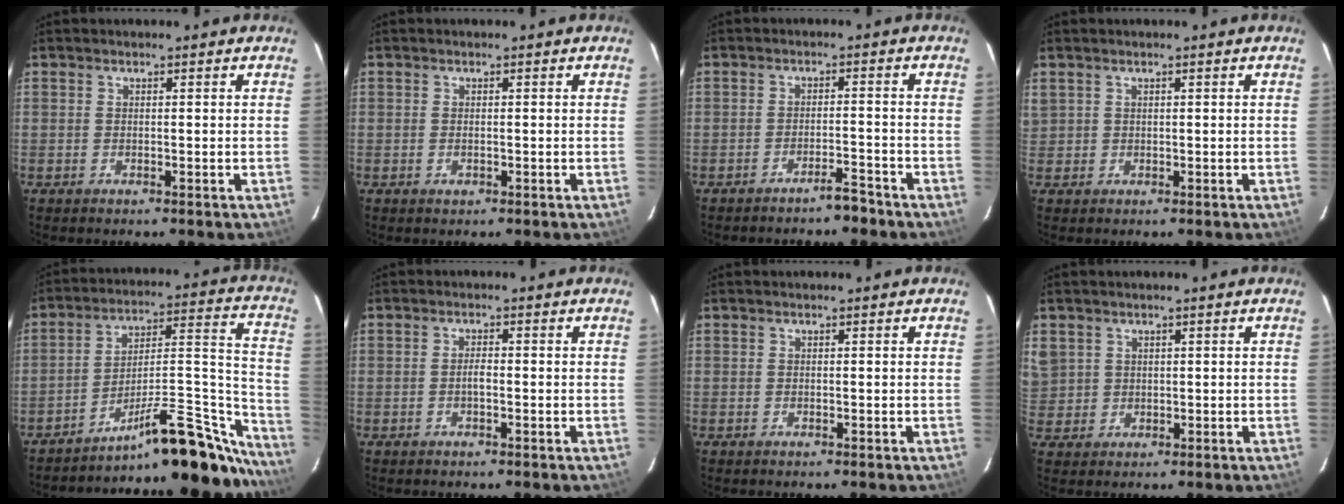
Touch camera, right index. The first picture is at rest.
{"total": 0.9, "force": [-0.2, 0.6, 0.5], "torque": [-0.009, 0.000, -0.003]}
{"total": 3.5, "force": [-3.1, 0.7, 1.4], "torque": [-0.032, 0.006, -0.041]}
{"total": 1.5, "force": [0.8, 1.3, 0.2], "torque": [0.001, 0.006, 0.018]}
{"total": 25.6, "force": [-22.5, 5.2, 10.8], "torque": [-0.113, 0.044, -0.325]}
{"total": 1.6, "force": [-0.5, 0.5, 1.5], "torque": [-0.029, 0.003, -0.010]}
{"total": 0.0}
{"total": 6.4, "force": [2.3, 5.8, 1.5], "torque": [-0.029, 0.012, 0.057]}